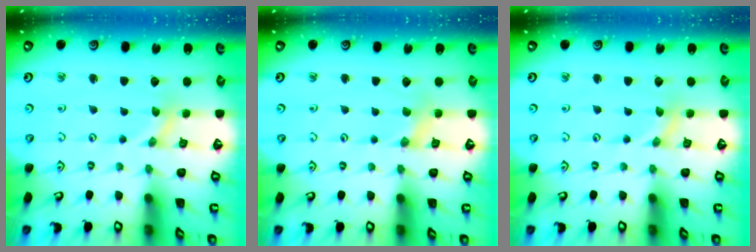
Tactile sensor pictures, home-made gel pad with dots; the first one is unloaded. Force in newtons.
{"total": 1.4, "press": 1.3, "slide": 0.3}
{"total": 0.0}